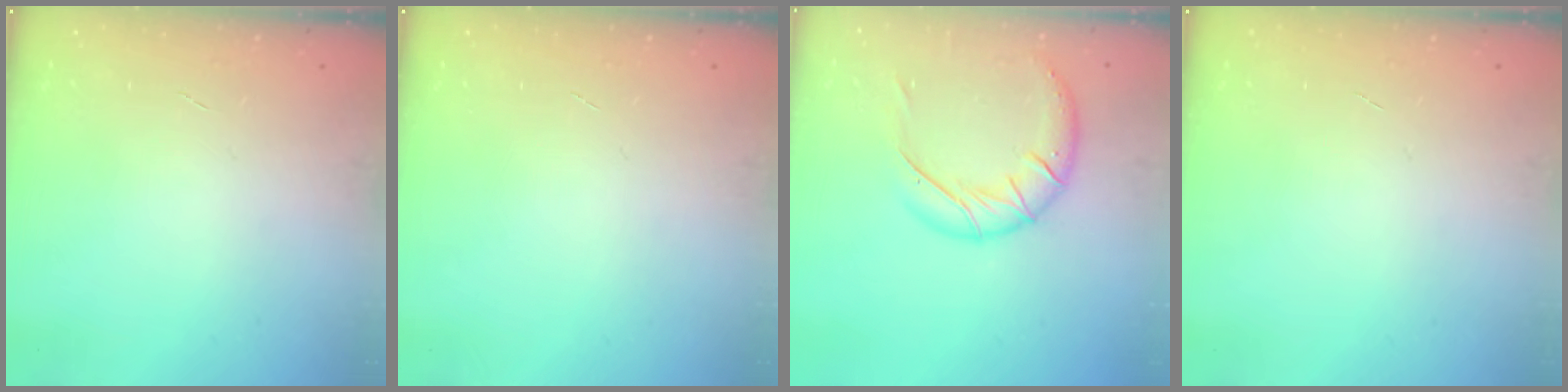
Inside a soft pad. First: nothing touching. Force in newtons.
{"total": 0.0}
{"total": 15.3, "press": 15.2, "slide": 1.9}
{"total": 0.0}